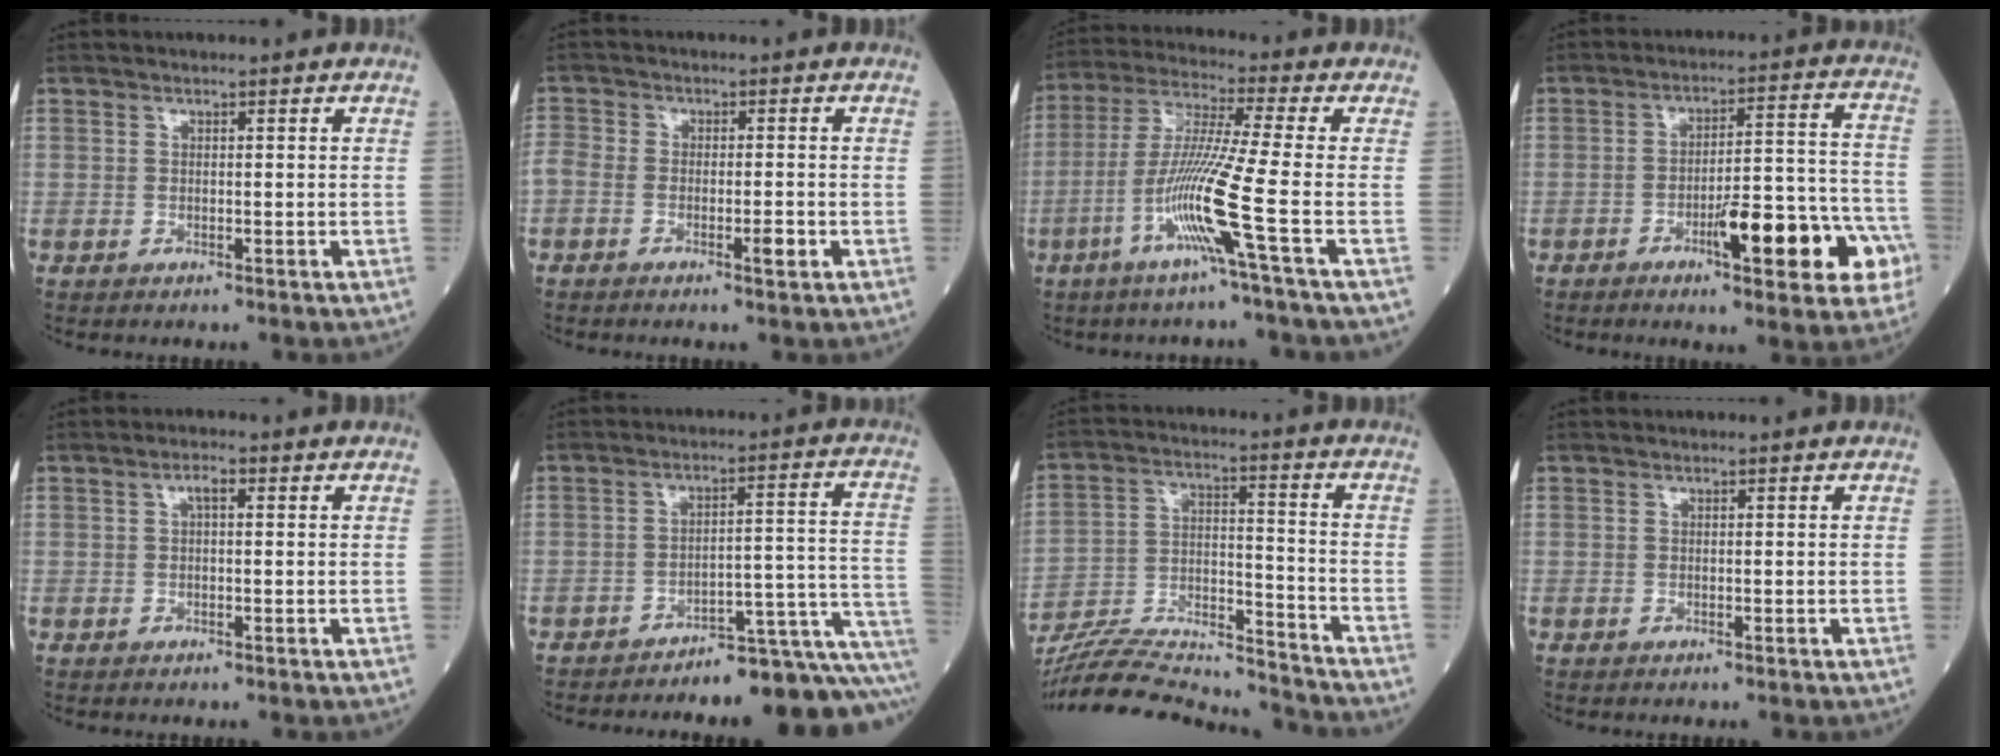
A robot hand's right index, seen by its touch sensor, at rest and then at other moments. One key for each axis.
{"total": 4.6, "fx": -1.8, "fy": 2.1, "fz": 3.7, "tx": -0.081, "ty": 0.008, "tz": -0.033}
{"total": 10.9, "fx": -4.2, "fy": -2.4, "fz": 9.7, "tx": -0.198, "ty": -0.013, "tz": -0.085}
{"total": 14.5, "fx": -5.9, "fy": 2.8, "fz": 12.9, "tx": -0.156, "ty": 0.025, "tz": -0.073}
{"total": 1.6, "fx": 0.5, "fy": 0.6, "fz": 1.4, "tx": -0.022, "ty": 0.009, "tz": 0.010}
{"total": 16.0, "fx": -14.8, "fy": 0.2, "fz": 6.0, "tx": -0.012, "ty": 0.037, "tz": -0.187}
{"total": 20.2, "fx": -19.4, "fy": 1.1, "fz": 5.4, "tx": -0.121, "ty": 0.004, "tz": -0.313}
{"total": 0.0}